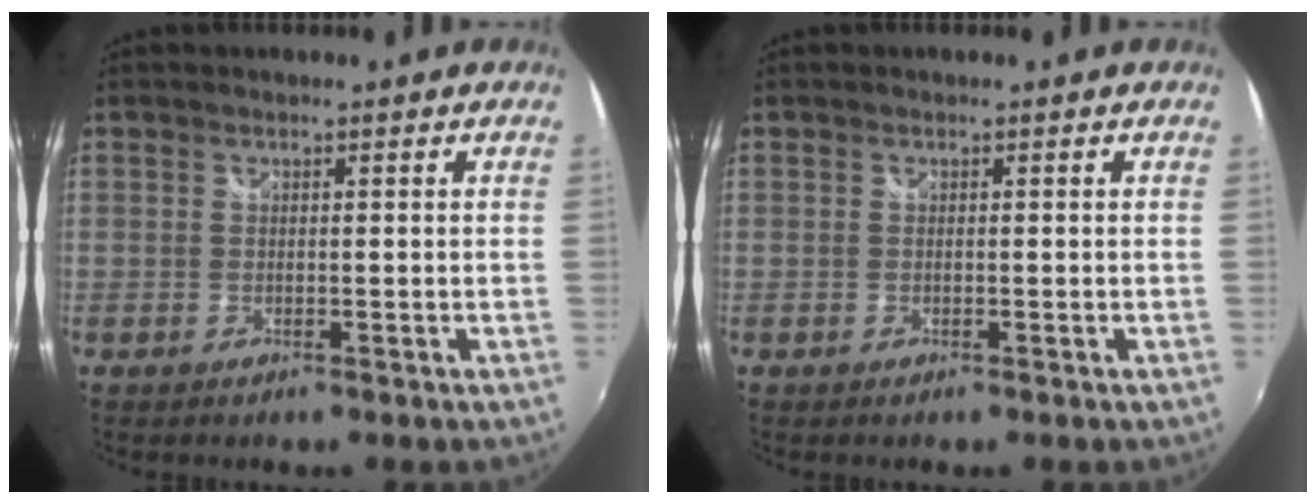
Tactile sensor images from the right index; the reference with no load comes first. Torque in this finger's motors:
{"motor_torque": [-0.01, 0.01, 0.00, 0.00]}